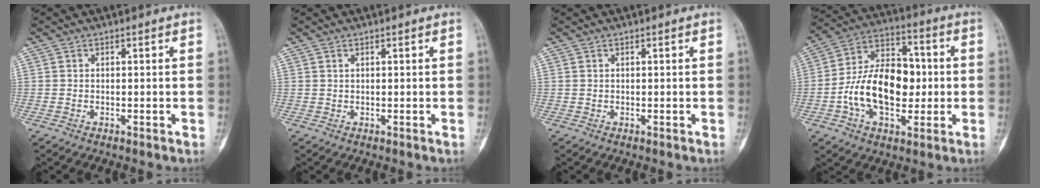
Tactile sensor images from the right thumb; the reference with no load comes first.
{"total": 1.7, "force": [0.3, 0.2, -1.6], "torque": [0.022, 0.003, 0.006]}
{"total": 0.0}
{"total": 17.7, "force": [-1.8, 10.9, 13.8], "torque": [-0.216, 0.033, -0.028]}